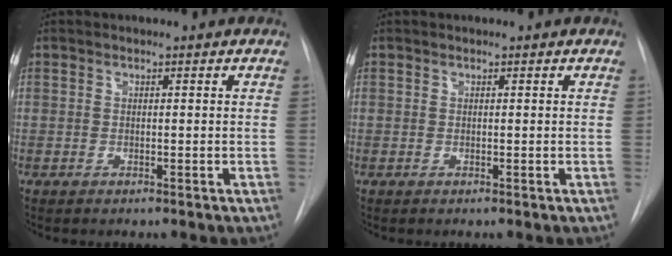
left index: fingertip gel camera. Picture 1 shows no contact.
{"total": 0.0}